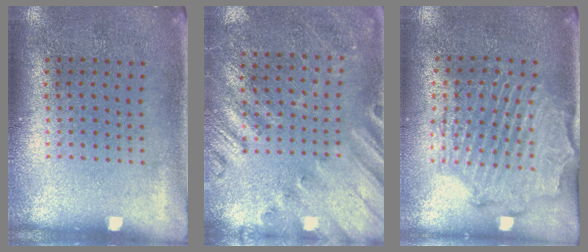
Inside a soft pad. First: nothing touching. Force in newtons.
{"total": 2.2, "press": 2.1, "slide": 0.8}
{"total": 2.1, "press": 2.1, "slide": 0.5}